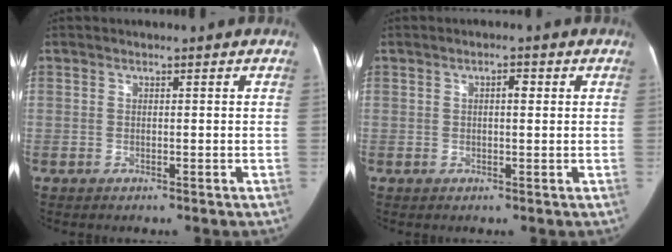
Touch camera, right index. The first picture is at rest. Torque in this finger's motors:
{"motor_torque": [-0.02, 0.05, -0.08, -0.01]}